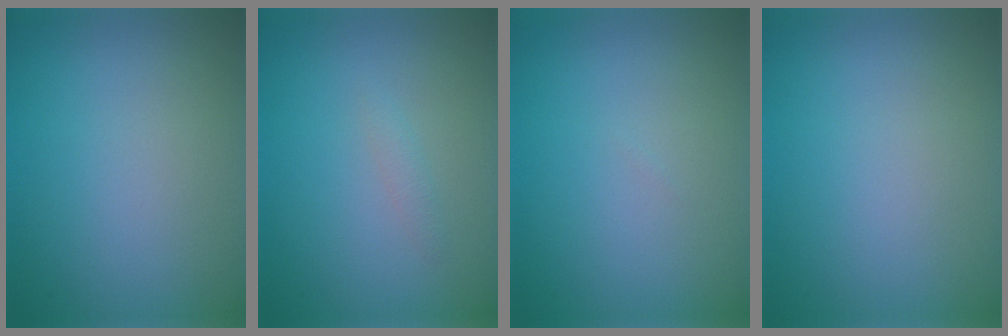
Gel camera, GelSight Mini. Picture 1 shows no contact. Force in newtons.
{"total": 0.7, "press": 0.7, "slide": 0.0}
{"total": 0.0}
{"total": 0.0}